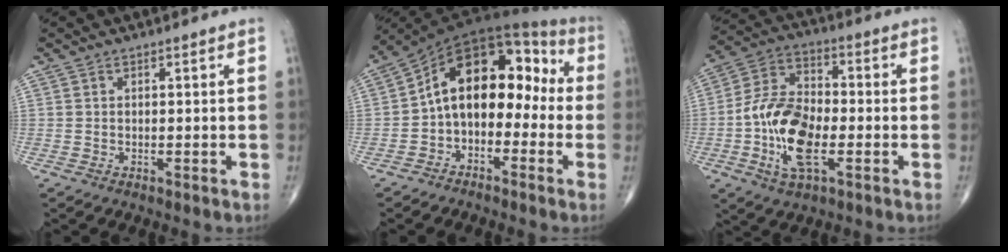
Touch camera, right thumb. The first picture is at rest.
{"total": 14.5, "force": [-1.6, 9.4, 10.9], "torque": [-0.137, 0.071, -0.041]}
{"total": 14.5, "force": [-3.5, 7.4, 12.0], "torque": [-0.232, 0.018, -0.071]}